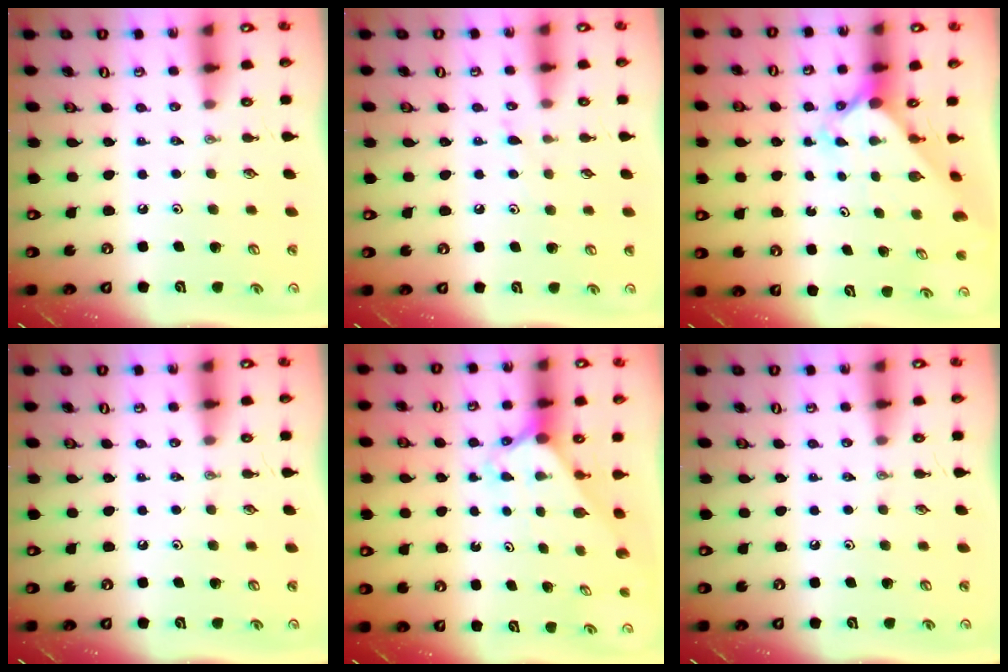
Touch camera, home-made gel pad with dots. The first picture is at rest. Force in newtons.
{"total": 5.6, "press": 5.6, "slide": 0.5}
{"total": 2.5, "press": 2.5, "slide": 0.2}
{"total": 0.0}
{"total": 2.0, "press": 2.0, "slide": 0.2}
{"total": 0.0}